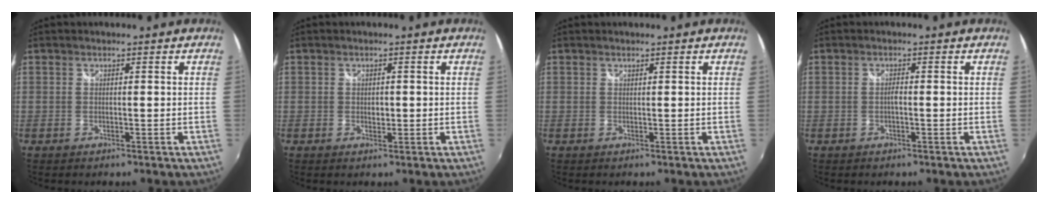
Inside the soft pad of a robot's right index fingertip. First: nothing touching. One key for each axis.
{"total": 1.3, "fx": -0.1, "fy": 1.0, "fz": 0.9, "tx": -0.012, "ty": 0.002, "tz": -0.001}
{"total": 0.0}
{"total": 1.0, "fx": -0.3, "fy": 0.3, "fz": 0.9, "tx": -0.017, "ty": 0.003, "tz": -0.007}